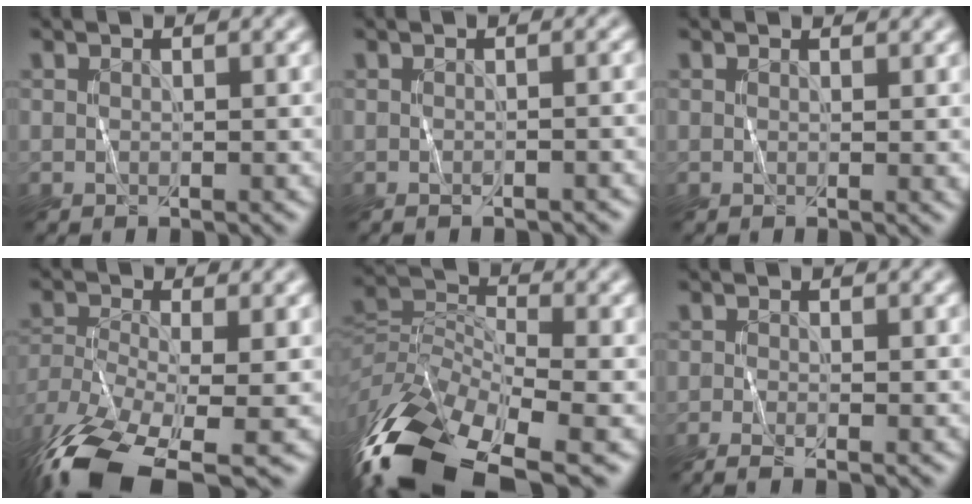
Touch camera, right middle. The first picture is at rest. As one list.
[{"total": 1.8, "force": [-0.7, 0.5, 1.6], "torque": [-0.012, 0.000, -0.008]}, {"total": 1.1, "force": [0.9, 0.2, 0.6], "torque": [-0.005, -0.002, 0.014]}, {"total": 13.1, "force": [-8.8, 4.9, 8.4], "torque": [-0.192, -0.033, -0.151]}, {"total": 15.0, "force": [-9.0, 6.8, 10.0], "torque": [-0.233, 0.001, -0.168]}, {"total": 2.5, "force": [-1.4, 0.7, 2.0], "torque": [-0.039, -0.005, -0.027]}]